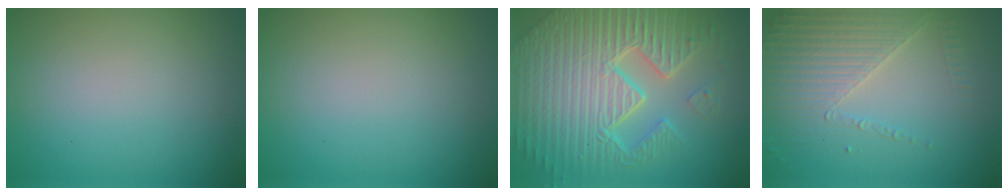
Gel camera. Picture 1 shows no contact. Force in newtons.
{"total": 0.0}
{"total": 11.2, "press": 7.1, "slide": 8.7}
{"total": 4.0, "press": 3.7, "slide": 1.5}